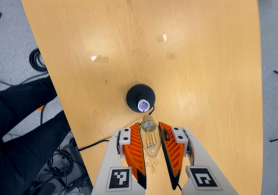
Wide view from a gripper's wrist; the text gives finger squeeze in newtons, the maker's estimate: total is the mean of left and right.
{"total": 11.9, "left": 12.3, "right": 11.4}